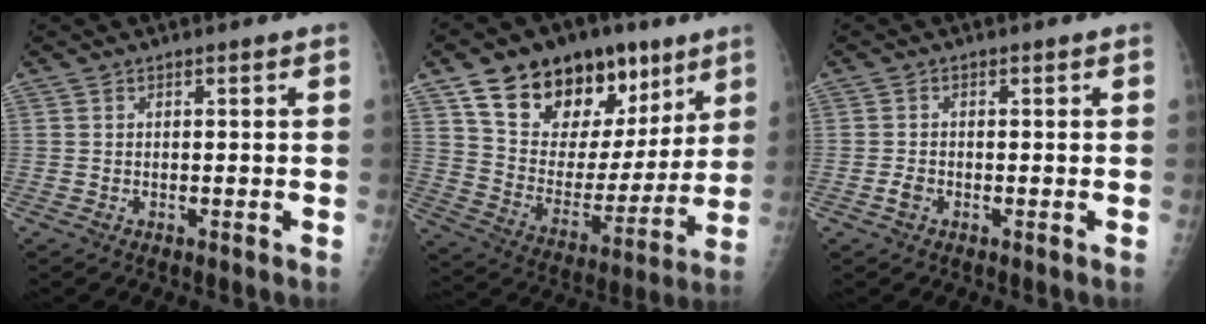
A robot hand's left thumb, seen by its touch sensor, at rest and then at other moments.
{"total": 23.6, "force": [13.6, 14.2, 13.0], "torque": [-0.159, -0.030, 0.232]}
{"total": 1.6, "force": [-0.7, 1.1, 0.9], "torque": [-0.017, 0.002, -0.015]}